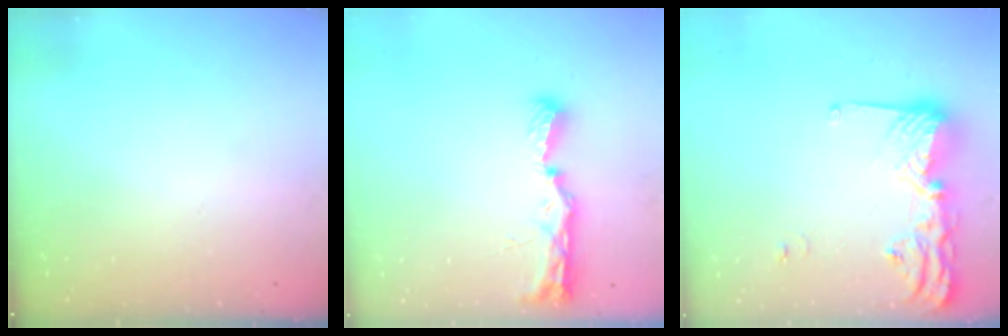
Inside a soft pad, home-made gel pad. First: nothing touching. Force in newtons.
{"total": 11.1, "press": 9.8, "slide": 5.2}
{"total": 15.5, "press": 15.3, "slide": 2.2}